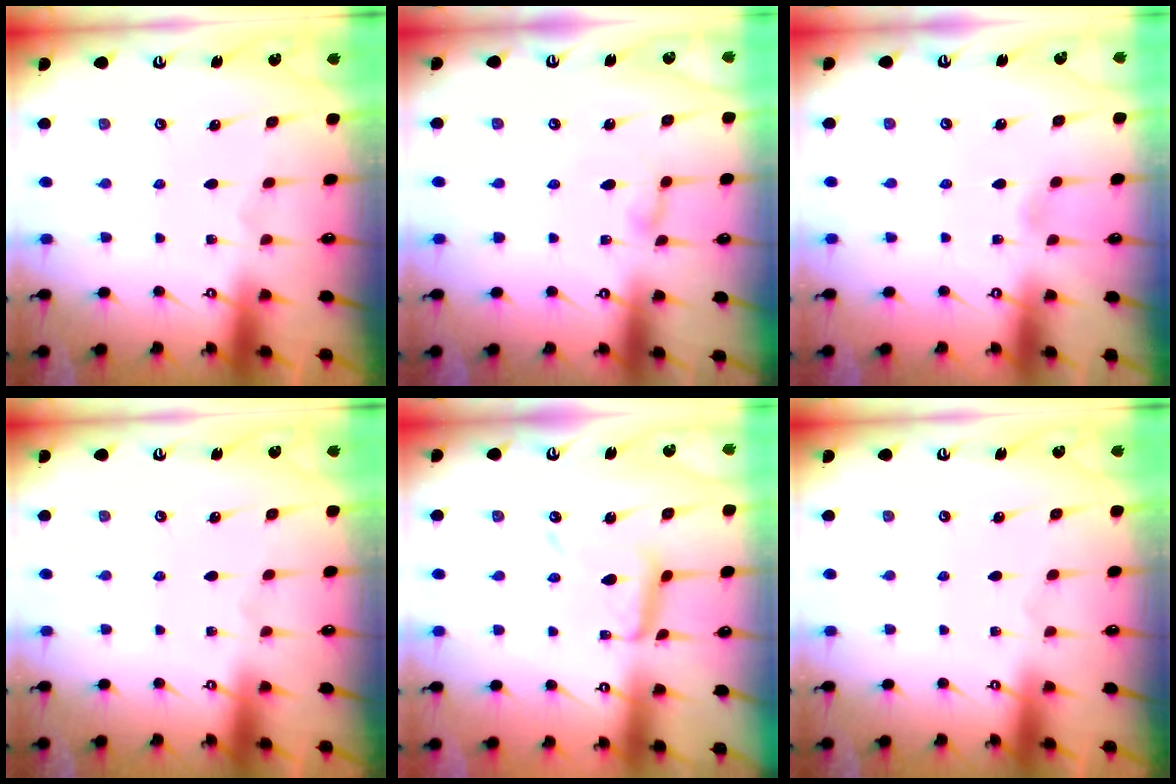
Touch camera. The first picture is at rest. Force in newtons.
{"total": 4.7, "press": 4.7, "slide": 0.4}
{"total": 2.0, "press": 2.0, "slide": 0.3}
{"total": 0.0}
{"total": 10.4, "press": 10.4, "slide": 0.9}
{"total": 0.0}